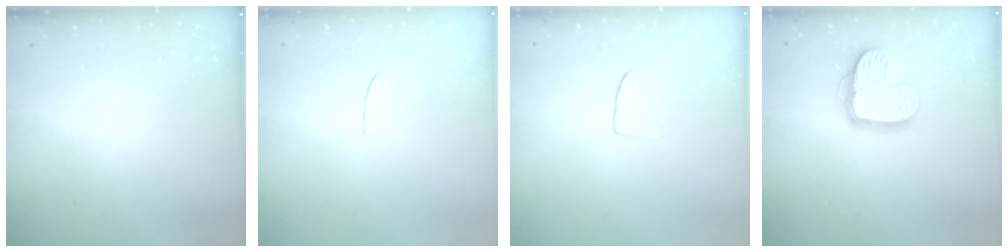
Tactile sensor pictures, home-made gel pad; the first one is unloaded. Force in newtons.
{"total": 4.7, "press": 4.7, "slide": 0.3}
{"total": 6.3, "press": 6.2, "slide": 0.6}
{"total": 13.9, "press": 13.9, "slide": 1.0}